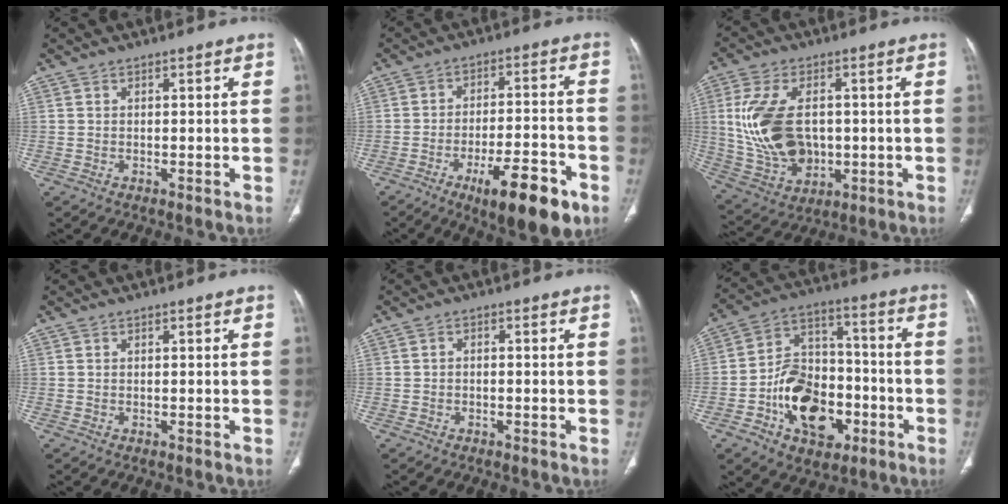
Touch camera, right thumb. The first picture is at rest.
{"total": 15.2, "force": [-8.0, 4.7, 12.1], "torque": [-0.166, 0.036, -0.116]}
{"total": 15.5, "force": [1.0, 9.9, 12.0], "torque": [-0.228, -0.007, 0.036]}
{"total": 0.0}
{"total": 0.8, "force": [-0.4, 0.5, 0.4], "torque": [-0.004, 0.004, -0.010]}
{"total": 18.3, "force": [-6.5, 12.2, 11.9], "torque": [-0.152, 0.047, -0.102]}